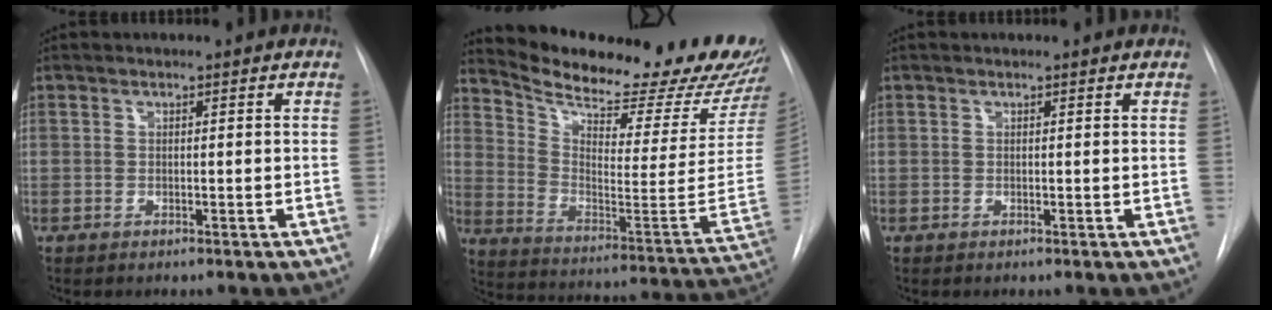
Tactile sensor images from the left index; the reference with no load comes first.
{"total": 30.4, "force": [26.6, 3.8, 14.2], "torque": [-0.230, -0.109, 0.354]}
{"total": 1.7, "force": [1.7, 0.2, 0.5], "torque": [-0.011, 0.011, 0.015]}